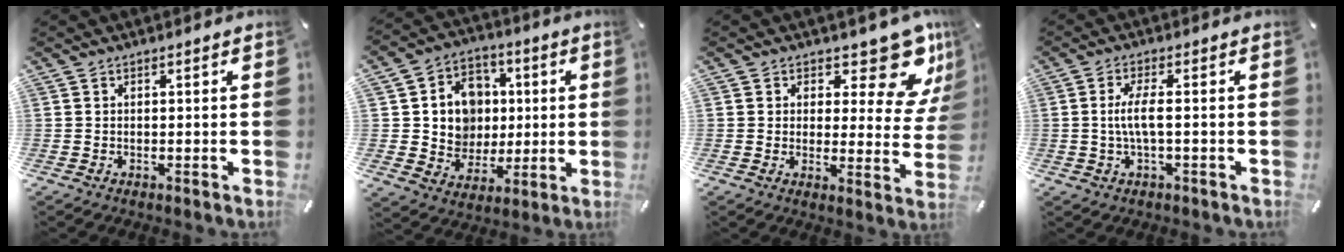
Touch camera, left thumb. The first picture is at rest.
{"total": 12.1, "force": [1.0, 11.6, 3.3], "torque": [-0.054, -0.002, 0.032]}
{"total": 12.5, "force": [8.6, 5.4, 7.4], "torque": [-0.088, -0.067, 0.145]}
{"total": 5.7, "force": [-0.2, 1.7, 5.4], "torque": [-0.113, -0.001, -0.009]}